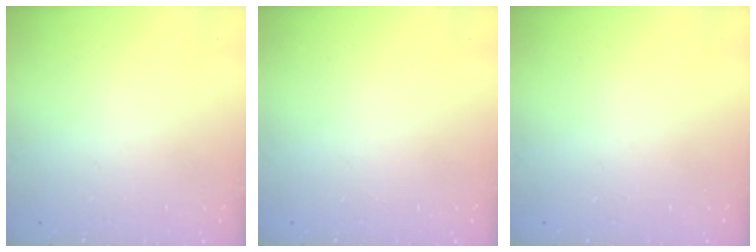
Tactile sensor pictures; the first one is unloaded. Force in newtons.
{"total": 0.0}
{"total": 0.0}